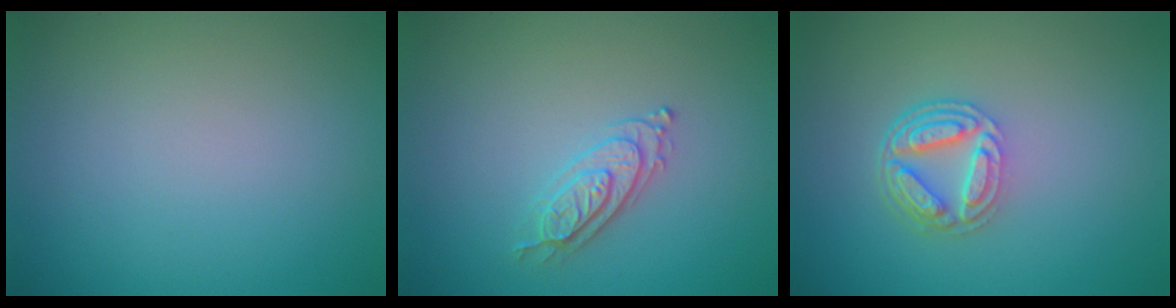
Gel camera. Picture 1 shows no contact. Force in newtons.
{"total": 2.2, "press": 2.2, "slide": 0.4}
{"total": 4.4, "press": 3.3, "slide": 2.9}